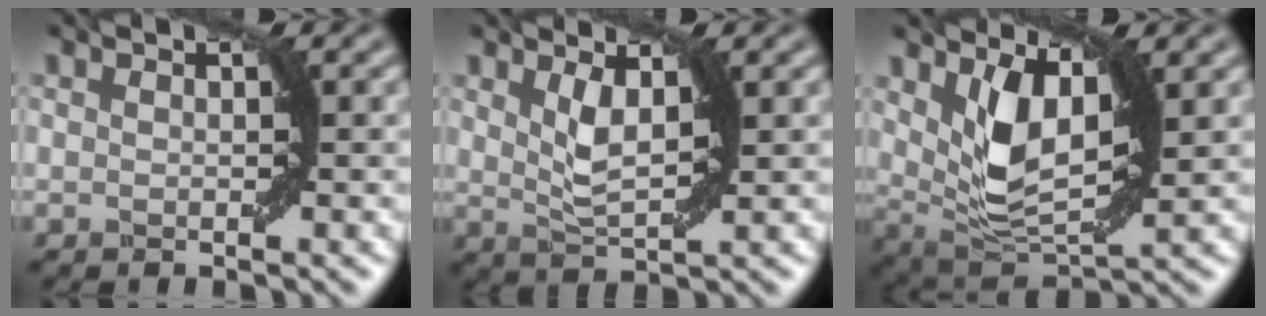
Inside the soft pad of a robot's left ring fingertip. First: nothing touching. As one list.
[{"total": 2.6, "force": [1.2, 0.8, 2.2], "torque": [-0.045, -0.007, 0.025]}, {"total": 5.8, "force": [2.0, 2.8, 4.7], "torque": [-0.096, -0.011, 0.042]}]